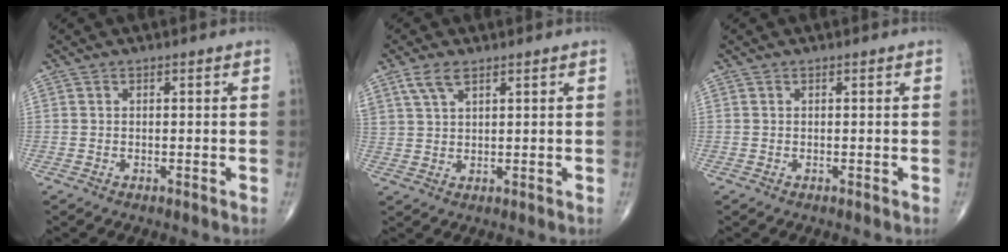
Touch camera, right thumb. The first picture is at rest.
{"total": 4.1, "force": [2.6, 1.8, 2.7], "torque": [-0.059, -0.001, 0.058]}
{"total": 0.0}